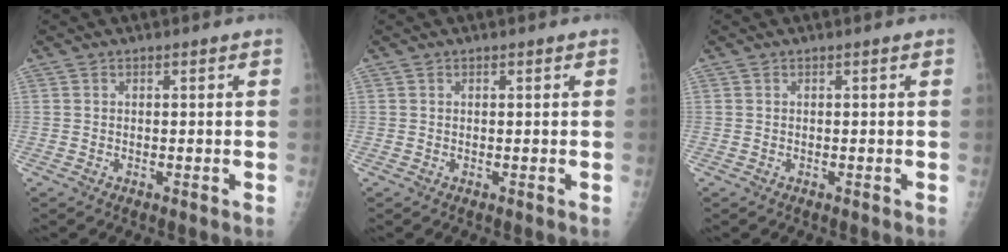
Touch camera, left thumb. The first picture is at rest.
{"total": 0.0}
{"total": 0.0}